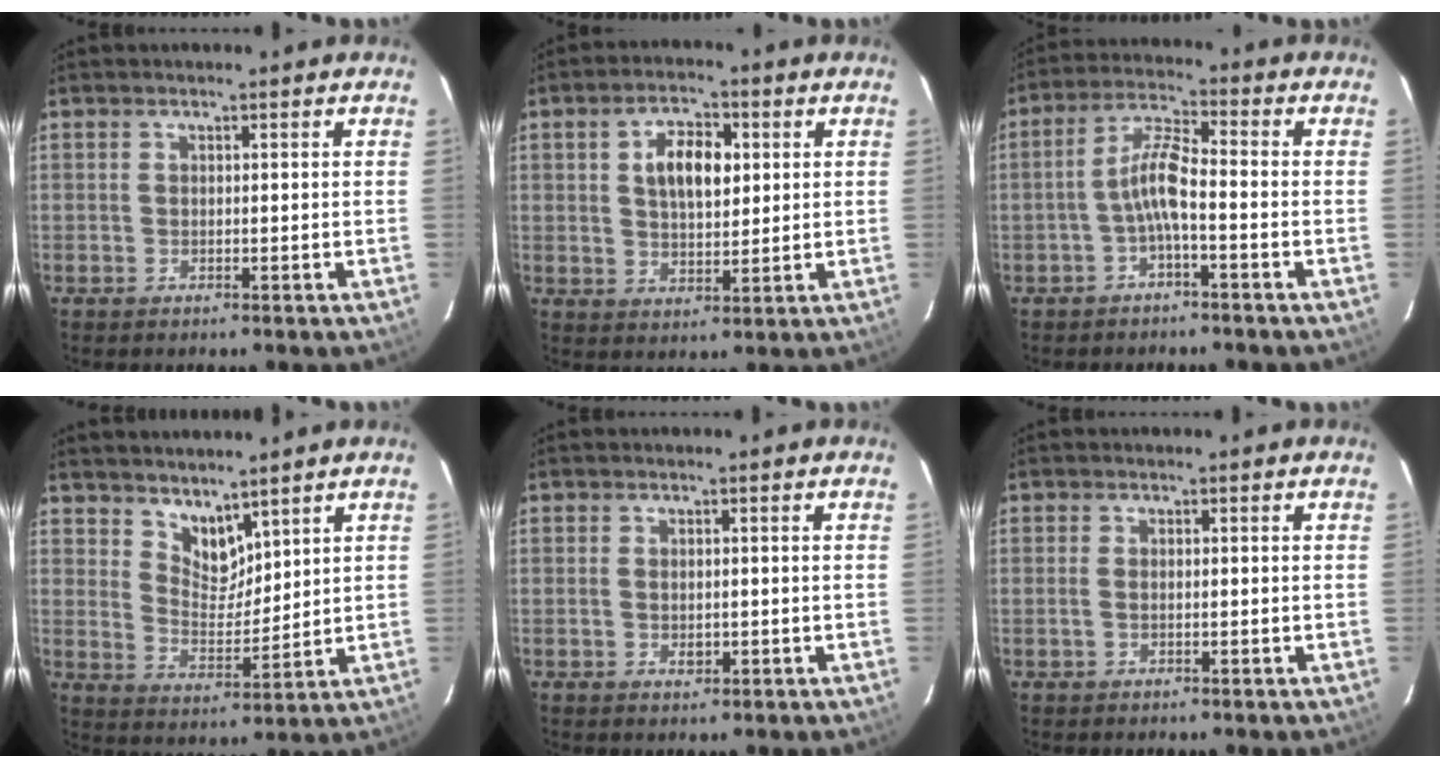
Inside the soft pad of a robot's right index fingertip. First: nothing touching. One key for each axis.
{"total": 8.1, "fx": 2.1, "fy": 4.4, "fz": 6.4, "tx": -0.112, "ty": 0.017, "tz": 0.040}
{"total": 5.6, "fx": -2.2, "fy": 0.8, "fz": 5.1, "tx": -0.112, "ty": 0.015, "tz": -0.043}
{"total": 6.6, "fx": 5.4, "fy": 3.1, "fz": 2.3, "tx": -0.029, "ty": -0.002, "tz": 0.104}
{"total": 1.5, "fx": -0.3, "fy": 1.0, "fz": 1.1, "tx": -0.018, "ty": -0.002, "tz": -0.002}
{"total": 0.7, "fx": -0.1, "fy": 0.3, "fz": 0.6, "tx": -0.016, "ty": -0.001, "tz": -0.003}